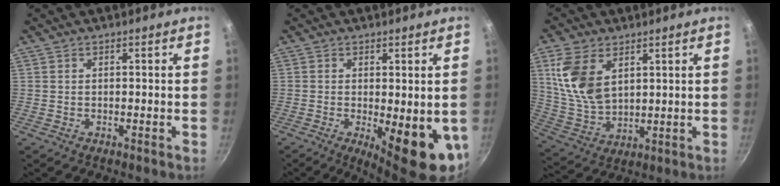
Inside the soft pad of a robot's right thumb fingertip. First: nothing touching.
{"total": 11.9, "force": [-2.4, 4.1, 11.0], "torque": [-0.125, -0.011, -0.019]}
{"total": 12.3, "force": [4.5, 7.5, 8.7], "torque": [-0.162, -0.022, 0.102]}